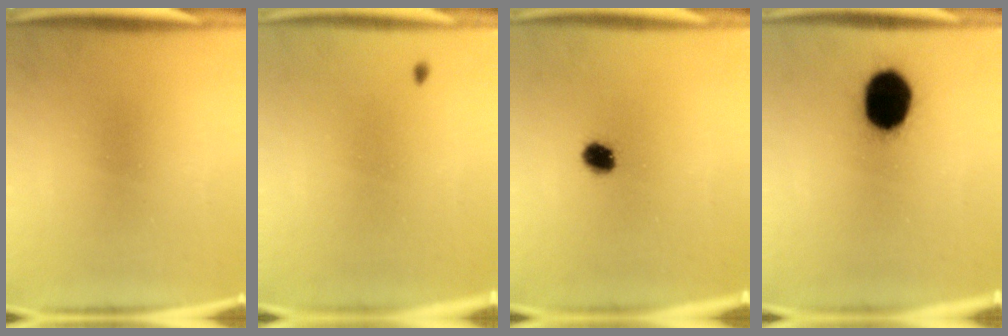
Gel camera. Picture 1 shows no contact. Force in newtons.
{"total": 0.9}
{"total": 4.5}
{"total": 16.7}